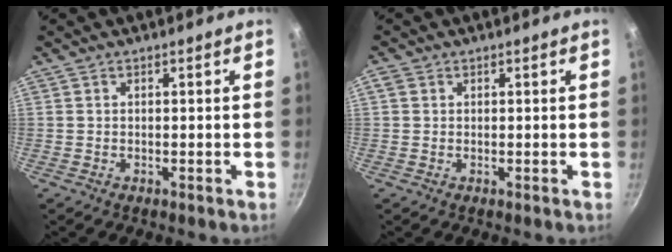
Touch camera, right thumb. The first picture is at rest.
{"total": 1.2, "force": [0.3, 1.0, 0.6], "torque": [-0.011, -0.001, 0.003]}